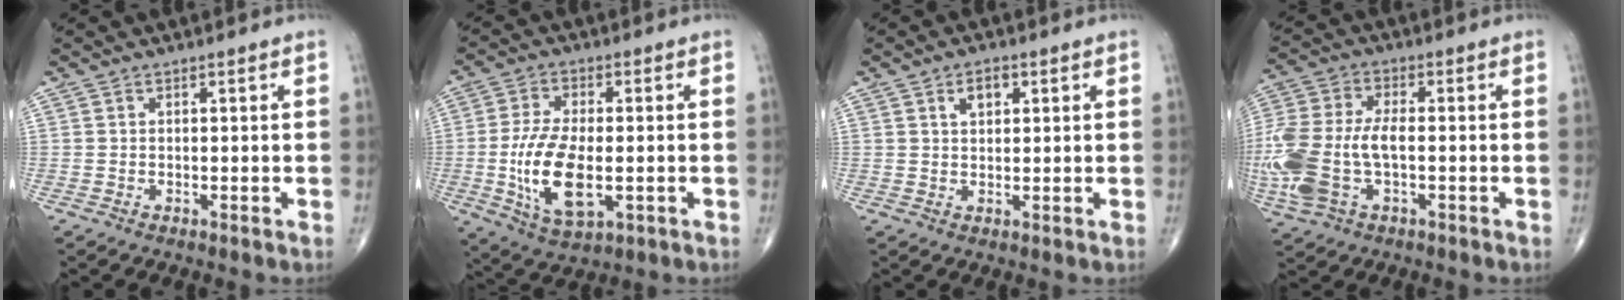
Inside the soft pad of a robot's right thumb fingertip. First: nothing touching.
{"total": 13.1, "force": [-2.1, 6.1, 11.4], "torque": [-0.224, -0.007, -0.032]}
{"total": 3.3, "force": [1.4, 2.0, 2.3], "torque": [-0.026, -0.001, 0.022]}
{"total": 16.8, "force": [-2.8, 8.9, 13.9], "torque": [-0.347, 0.008, -0.048]}